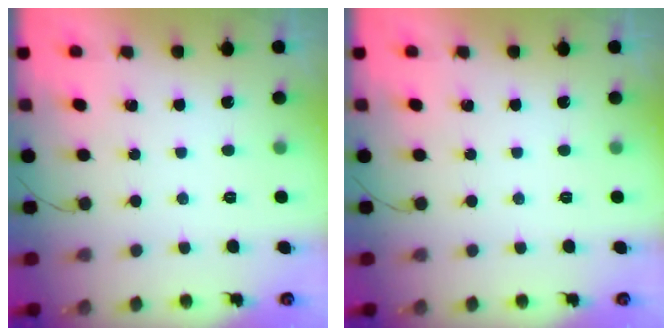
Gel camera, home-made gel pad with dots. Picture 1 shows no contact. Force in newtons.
{"total": 0.0}